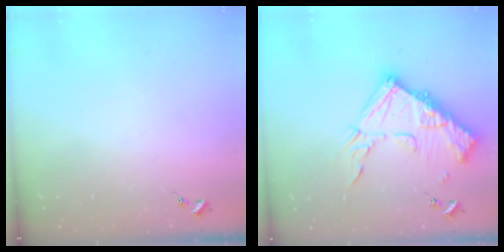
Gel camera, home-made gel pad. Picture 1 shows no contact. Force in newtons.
{"total": 17.9, "press": 17.8, "slide": 1.7}